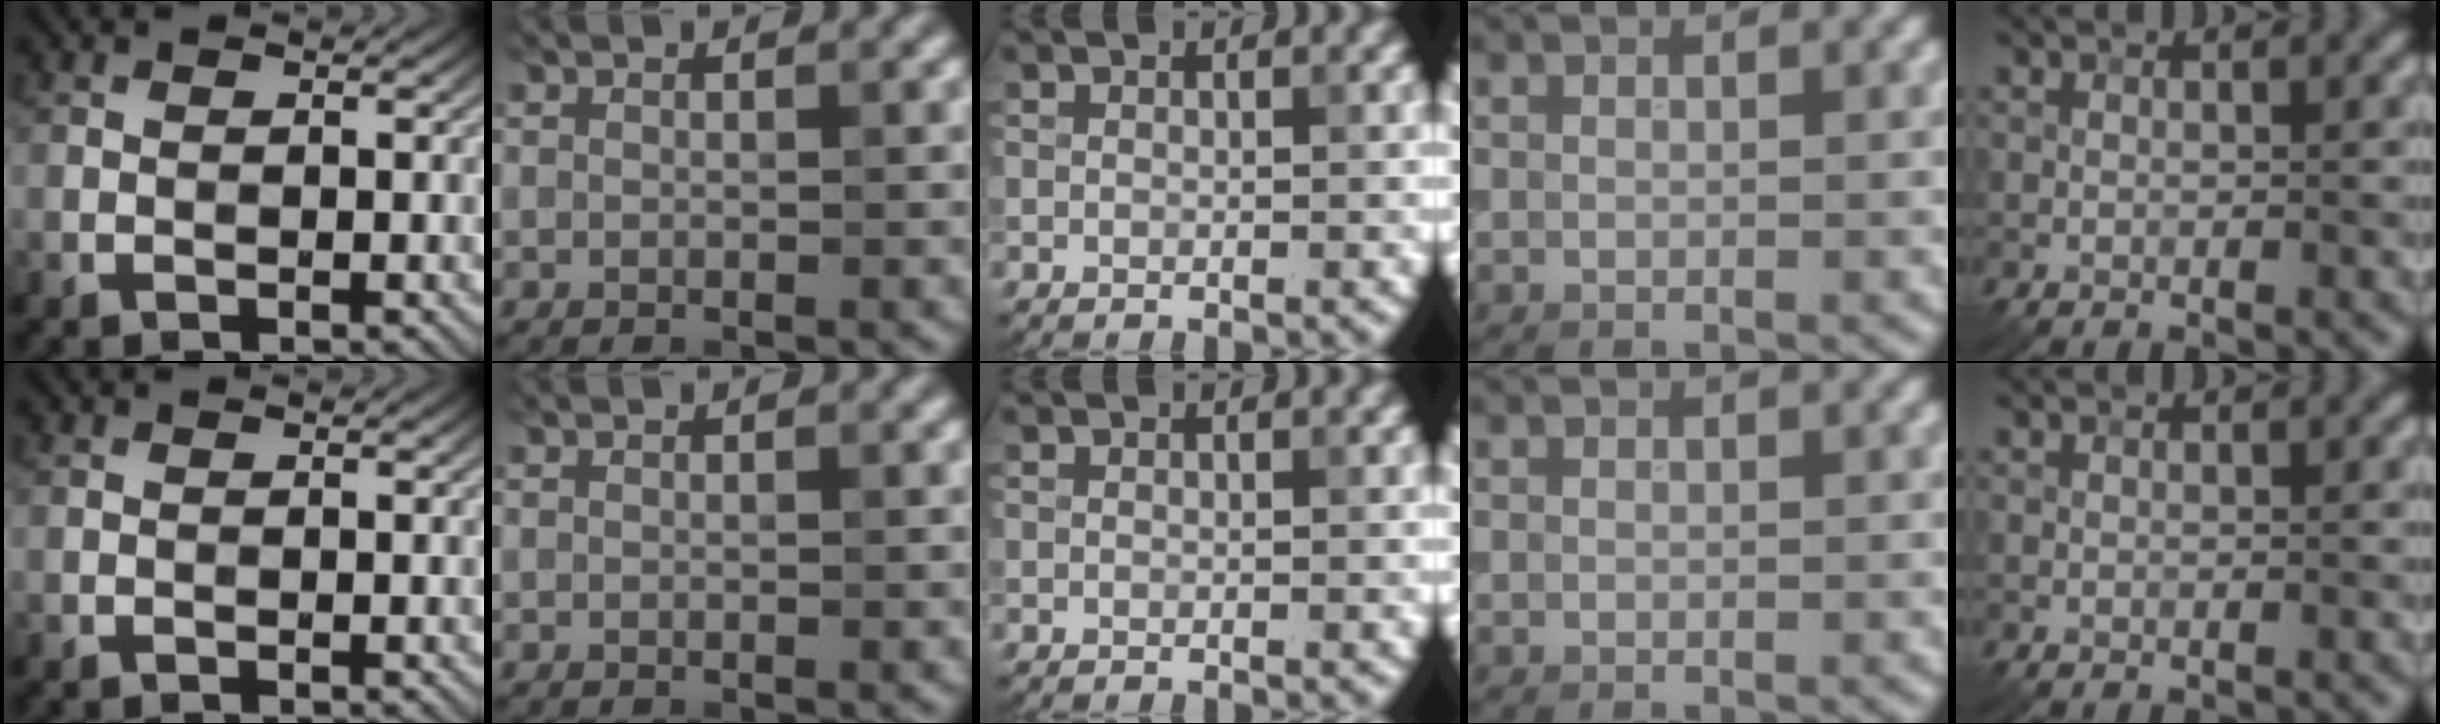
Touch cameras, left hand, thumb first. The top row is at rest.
{}